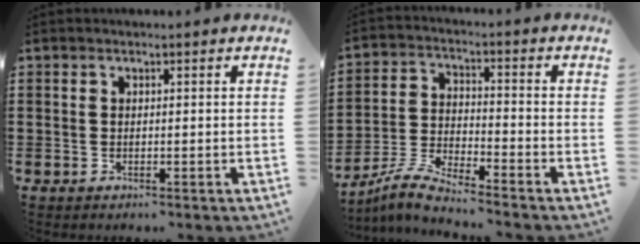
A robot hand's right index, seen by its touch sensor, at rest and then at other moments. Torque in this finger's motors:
{"motor_torque": [-0.43, -0.80, 0.13, 0.00]}